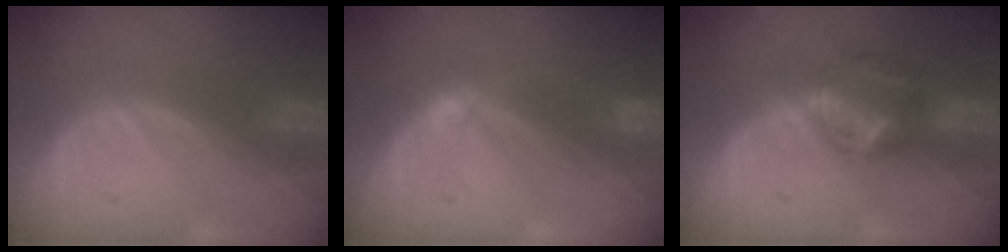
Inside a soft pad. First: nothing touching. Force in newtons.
{"total": 2.9, "press": 2.9, "slide": 0.1}
{"total": 5.7, "press": 5.4, "slide": 1.9}